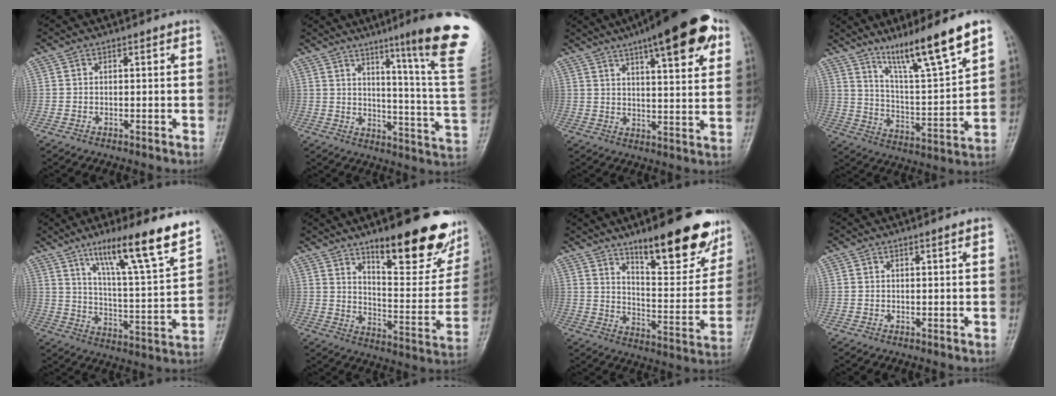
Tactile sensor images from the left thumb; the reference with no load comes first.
{"total": 21.3, "force": [12.7, -0.4, 17.1], "torque": [-0.209, -0.090, 0.166]}
{"total": 19.2, "force": [10.6, 5.2, 15.2], "torque": [-0.196, -0.018, 0.150]}
{"total": 16.1, "force": [11.2, 1.2, 11.5], "torque": [-0.182, -0.065, 0.196]}
{"total": 17.6, "force": [11.9, 1.6, 12.9], "torque": [-0.187, -0.062, 0.193]}
{"total": 23.2, "force": [14.7, 7.5, 16.3], "torque": [-0.176, -0.080, 0.216]}
{"total": 20.6, "force": [13.4, 6.2, 14.4], "torque": [-0.153, -0.078, 0.203]}
{"total": 1.5, "force": [1.0, 0.0, 1.2], "torque": [-0.017, -0.002, 0.012]}